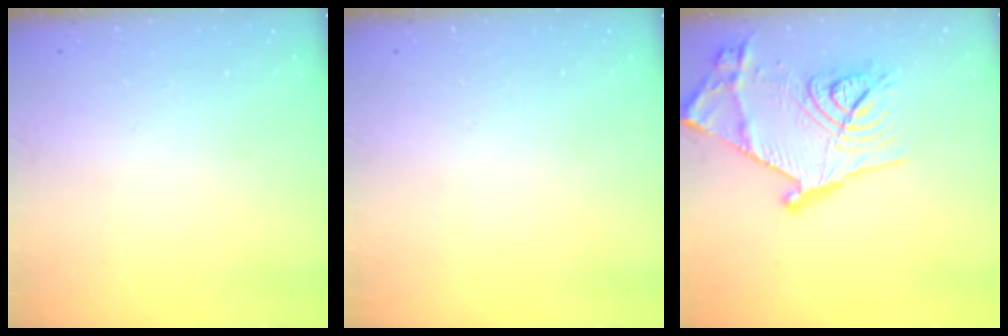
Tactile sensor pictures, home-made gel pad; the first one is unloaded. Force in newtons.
{"total": 0.0}
{"total": 22.3, "press": 22.3, "slide": 1.1}